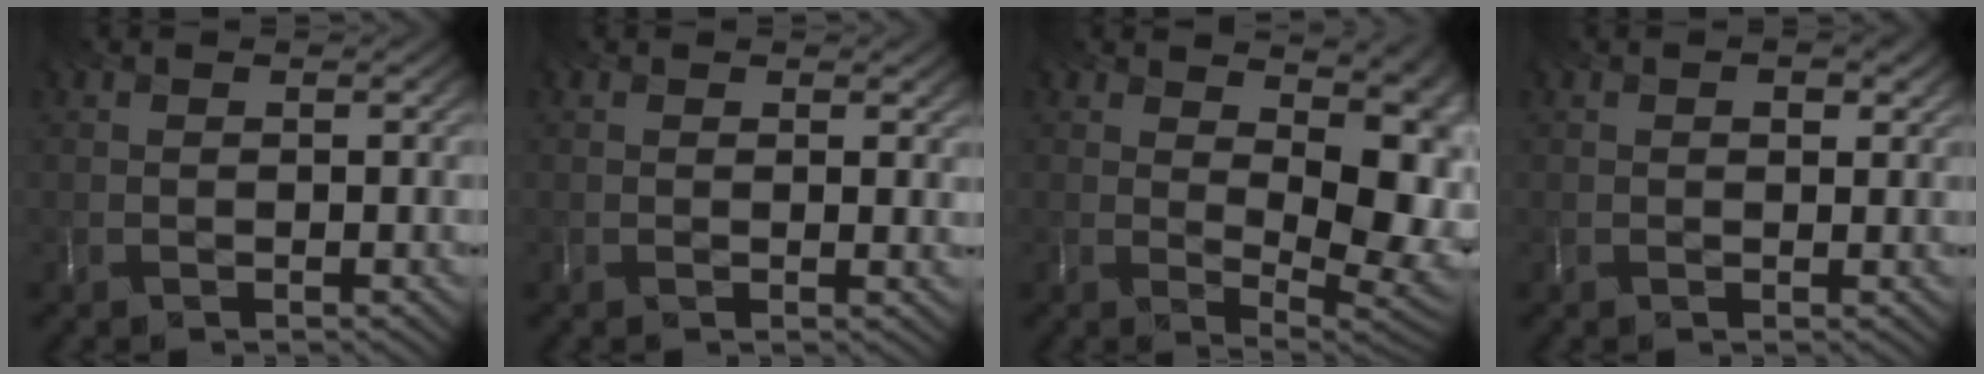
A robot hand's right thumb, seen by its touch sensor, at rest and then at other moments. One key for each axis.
{"total": 0.5, "fx": 0.5, "fy": 0.0, "fz": 0.1, "tx": 0.000, "ty": -0.002, "tz": 0.010}
{"total": 12.9, "fx": 4.0, "fy": 6.3, "fz": 10.6, "tx": -0.125, "ty": 0.010, "tz": 0.076}
{"total": 1.2, "fx": 0.7, "fy": 0.8, "fz": 0.7, "tx": -0.016, "ty": -0.001, "tz": 0.014}